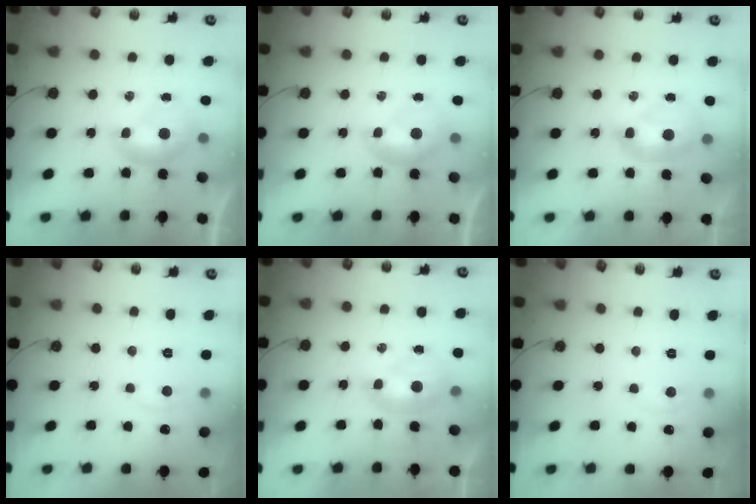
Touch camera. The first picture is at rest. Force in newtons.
{"total": 0.0}
{"total": 2.5, "press": 2.5, "slide": 0.6}
{"total": 1.1, "press": 0.8, "slide": 0.8}
{"total": 1.8, "press": 1.6, "slide": 0.6}
{"total": 1.3, "press": 1.3, "slide": 0.4}